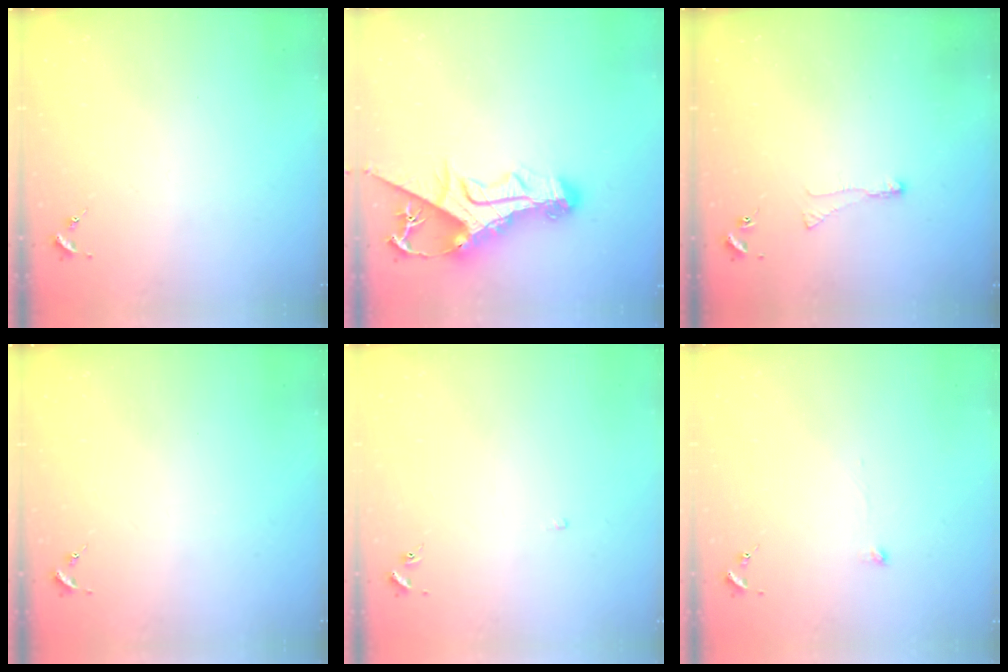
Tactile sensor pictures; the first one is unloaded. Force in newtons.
{"total": 14.6, "press": 14.5, "slide": 1.8}
{"total": 3.0, "press": 2.9, "slide": 0.6}
{"total": 0.0}
{"total": 1.8, "press": 1.8, "slide": 0.5}
{"total": 5.5, "press": 5.5, "slide": 0.3}